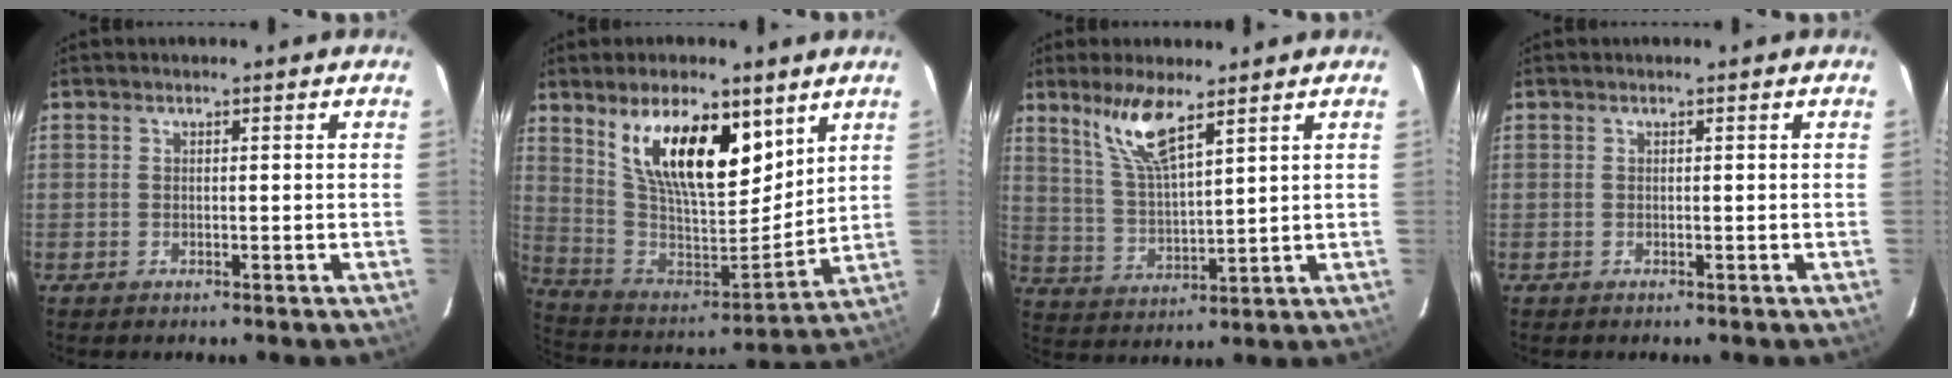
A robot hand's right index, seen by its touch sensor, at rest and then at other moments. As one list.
[{"total": 19.4, "force": [10.5, 7.9, 14.3], "torque": [-0.259, 0.005, 0.201]}, {"total": 9.2, "force": [6.2, 1.7, 6.6], "torque": [-0.131, 0.001, 0.132]}, {"total": 0.0}]